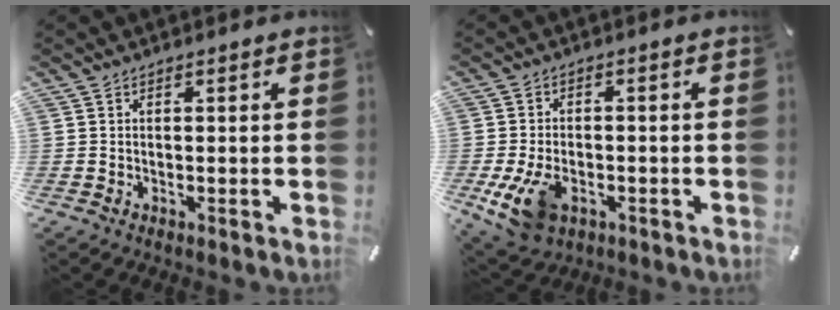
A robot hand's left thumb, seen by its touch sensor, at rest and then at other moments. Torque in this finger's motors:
{"motor_torque": [0.64, 2.06, 0.48, -0.17, 0.22]}